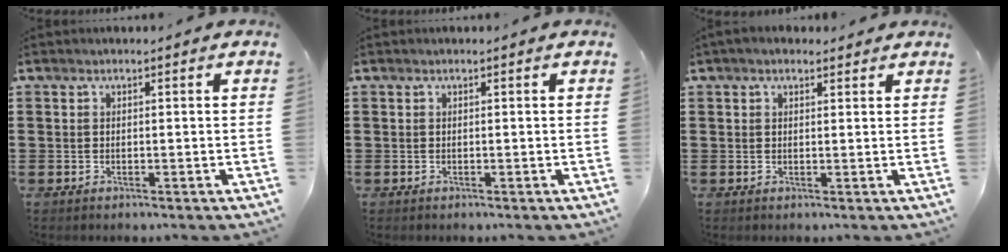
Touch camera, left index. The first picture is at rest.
{"total": 0.0}
{"total": 1.6, "force": [1.2, 0.7, 0.8], "torque": [-0.018, 0.007, 0.022]}